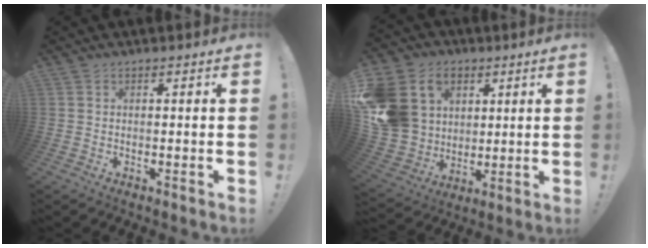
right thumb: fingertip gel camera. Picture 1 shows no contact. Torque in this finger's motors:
{"motor_torque": [0.61, 0.74, 1.30, 0.63, 0.20]}